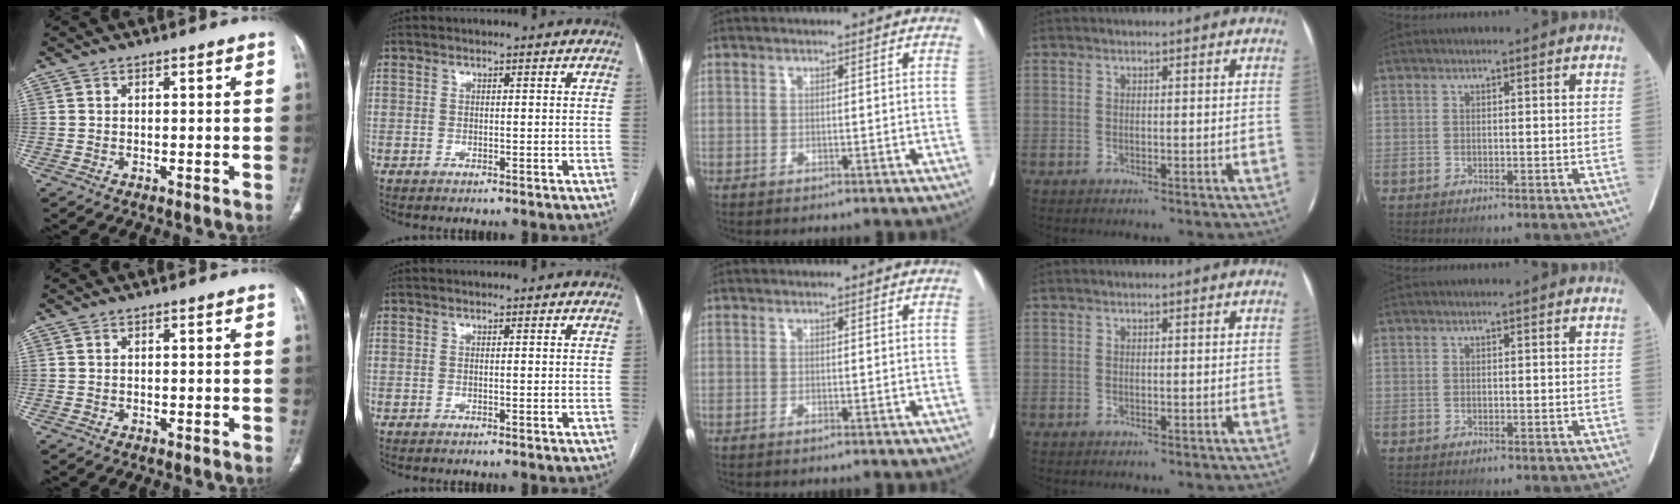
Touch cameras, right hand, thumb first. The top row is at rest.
{}